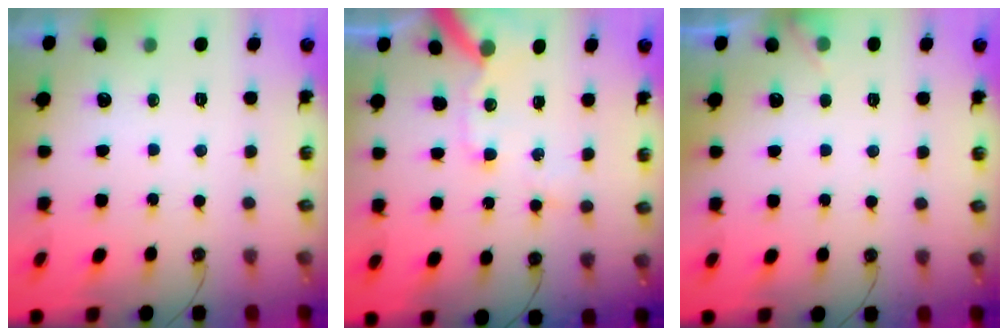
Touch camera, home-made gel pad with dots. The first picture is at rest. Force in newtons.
{"total": 11.8, "press": 11.7, "slide": 1.6}
{"total": 4.2, "press": 4.2, "slide": 0.5}